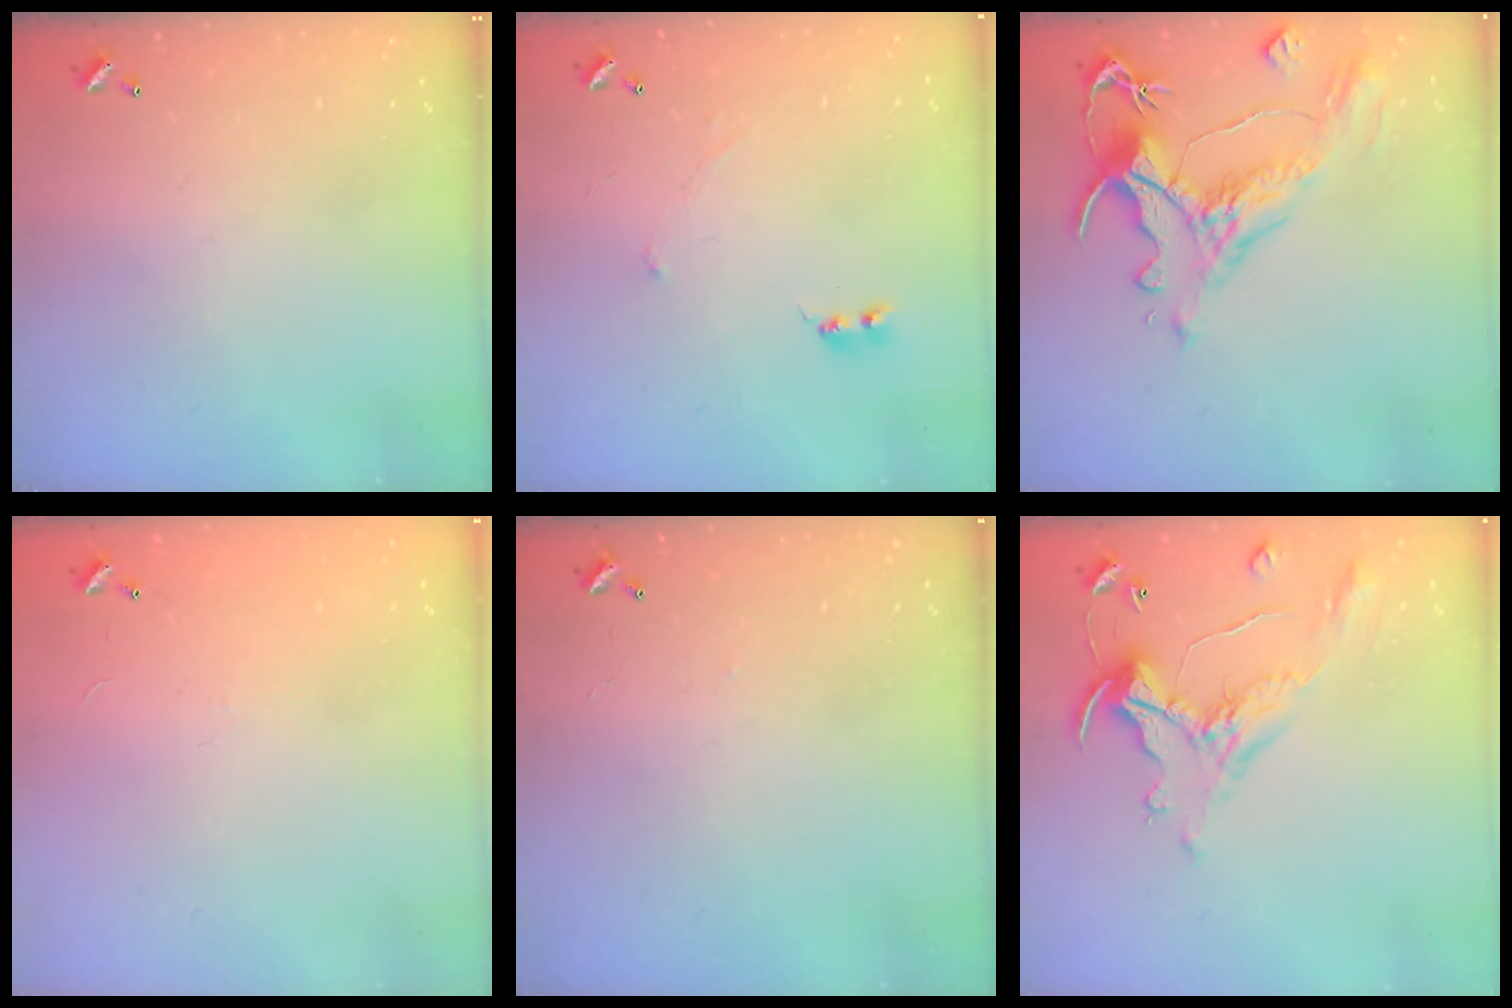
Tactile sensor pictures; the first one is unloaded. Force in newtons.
{"total": 0.0}
{"total": 1.6, "press": 0.7, "slide": 1.4}
{"total": 8.0, "press": 7.9, "slide": 0.5}
{"total": 4.0, "press": 3.9, "slide": 0.3}
{"total": 1.8, "press": 1.5, "slide": 1.1}